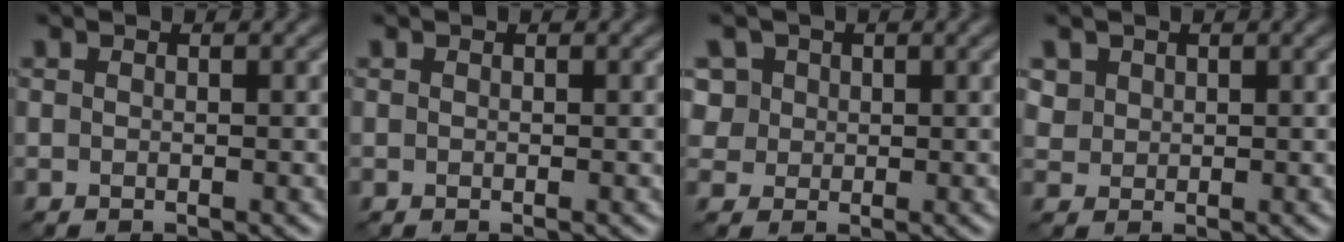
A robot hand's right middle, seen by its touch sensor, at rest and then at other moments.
{"total": 0.0}
{"total": 4.9, "force": [2.4, 4.0, 1.6], "torque": [-0.041, 0.018, 0.029]}
{"total": 1.9, "force": [1.2, 1.5, 0.3], "torque": [-0.023, 0.000, 0.036]}